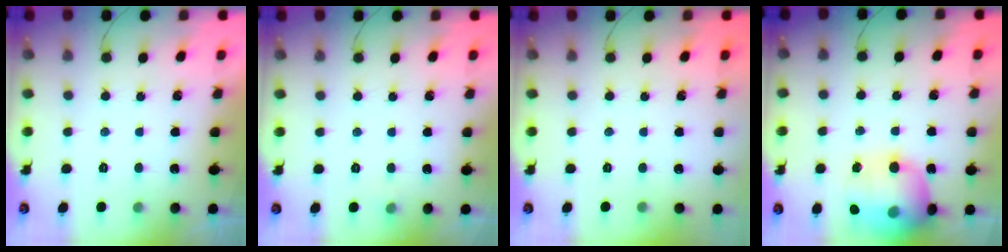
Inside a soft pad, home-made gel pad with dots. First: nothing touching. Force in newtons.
{"total": 2.9, "press": 2.6, "slide": 1.2}
{"total": 0.0}
{"total": 20.0, "press": 19.7, "slide": 3.2}